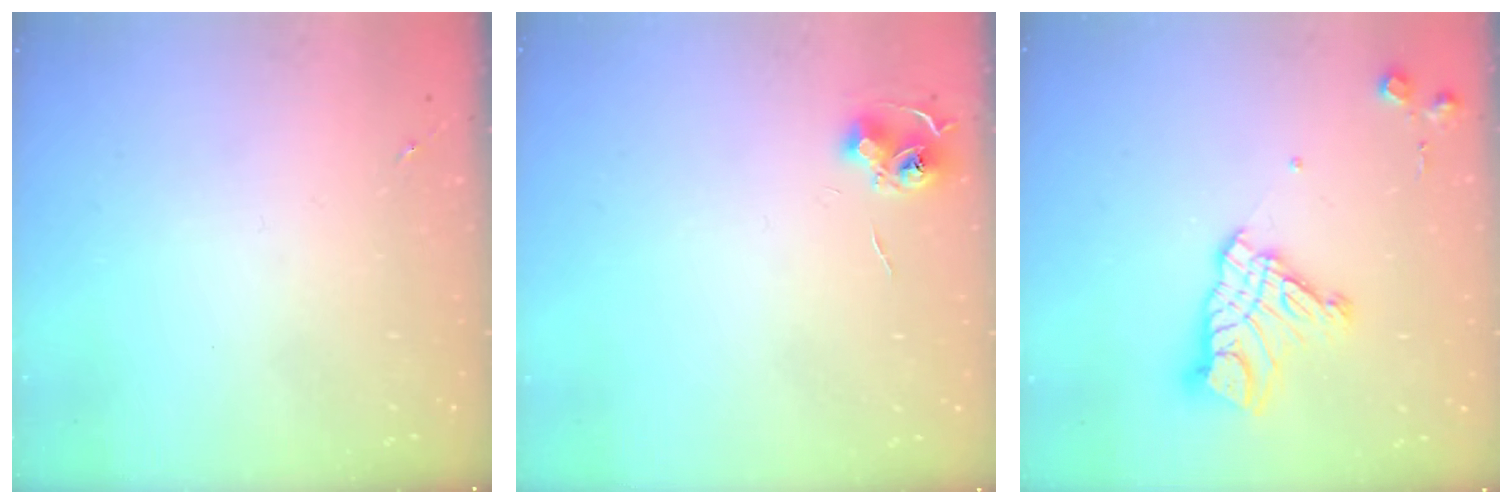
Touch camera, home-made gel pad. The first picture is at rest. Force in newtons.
{"total": 6.8, "press": 6.8, "slide": 0.7}
{"total": 14.5, "press": 14.5, "slide": 1.3}